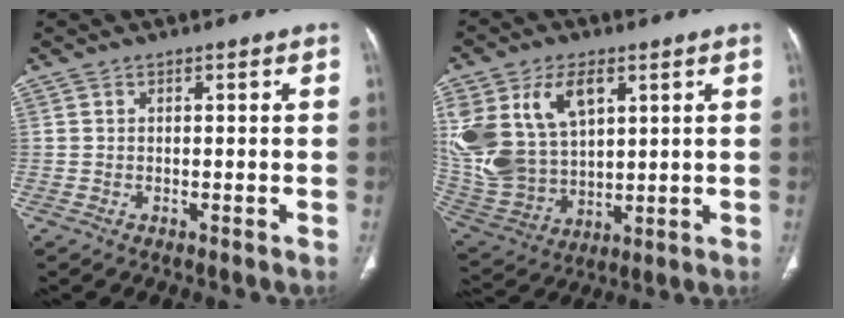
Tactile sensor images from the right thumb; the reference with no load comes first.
{"total": 20.5, "force": [7.4, 13.2, 13.8], "torque": [-0.290, -0.014, 0.158]}